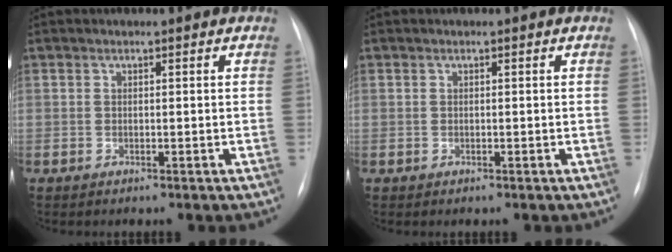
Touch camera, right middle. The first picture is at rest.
{"total": 0.0}